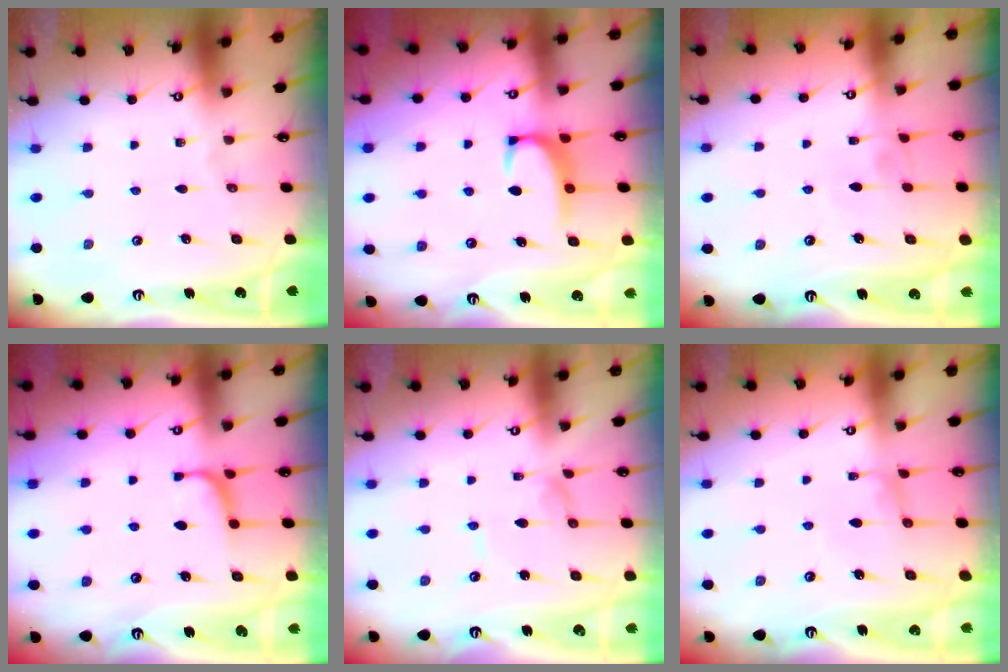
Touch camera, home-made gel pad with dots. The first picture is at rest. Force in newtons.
{"total": 2.4, "press": 2.3, "slide": 0.6}
{"total": 4.1, "press": 4.1, "slide": 0.2}
{"total": 2.2, "press": 2.2, "slide": 0.3}
{"total": 0.0}
{"total": 0.6, "press": 0.1, "slide": 0.5}